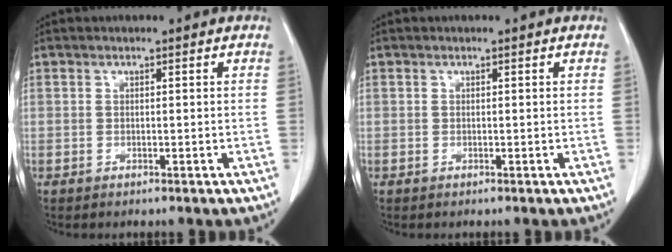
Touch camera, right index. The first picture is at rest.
{"total": 0.0}